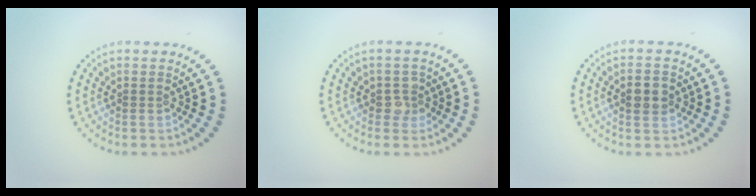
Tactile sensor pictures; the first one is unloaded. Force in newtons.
{"total": 1.6, "press": 1.4, "slide": 0.9}
{"total": 2.7, "press": 2.7, "slide": 0.3}